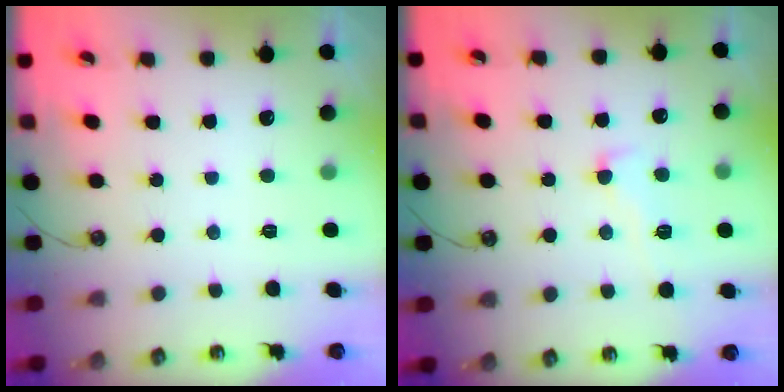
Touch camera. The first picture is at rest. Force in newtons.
{"total": 0.8, "press": 0.1, "slide": 0.8}